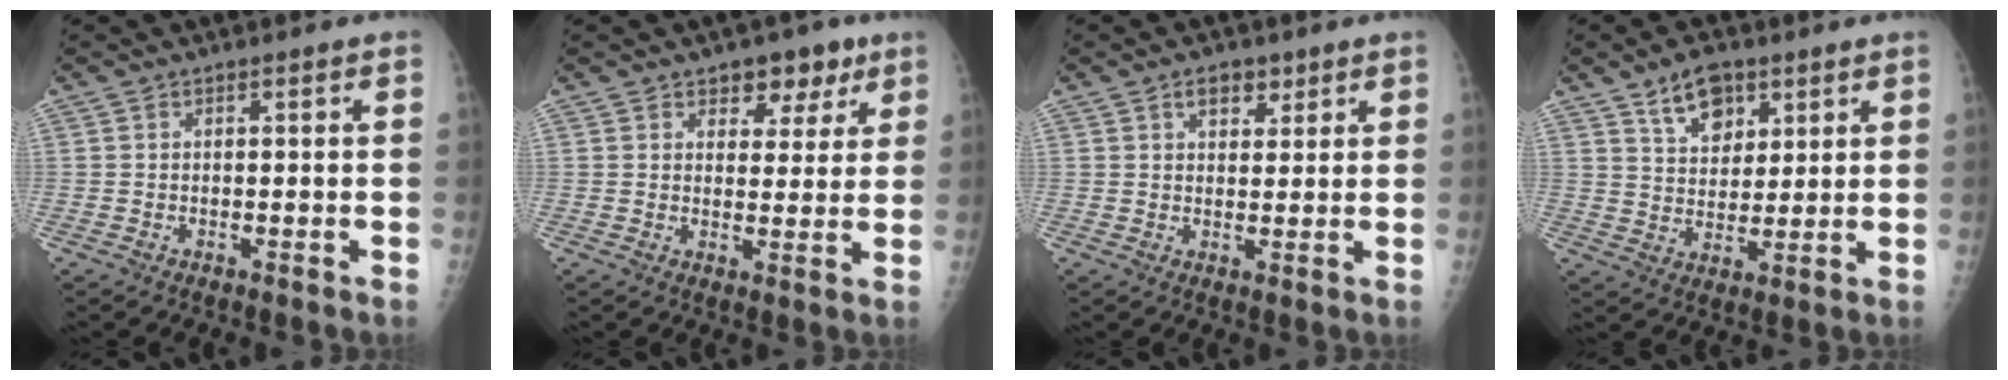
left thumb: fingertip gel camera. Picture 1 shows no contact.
{"total": 6.6, "force": [4.0, 4.2, 3.1], "torque": [-0.002, -0.016, 0.054]}
{"total": 4.0, "force": [2.4, 2.4, 2.1], "torque": [-0.011, -0.011, 0.036]}
{"total": 8.1, "force": [4.9, 4.8, 4.3], "torque": [-0.045, -0.028, 0.086]}